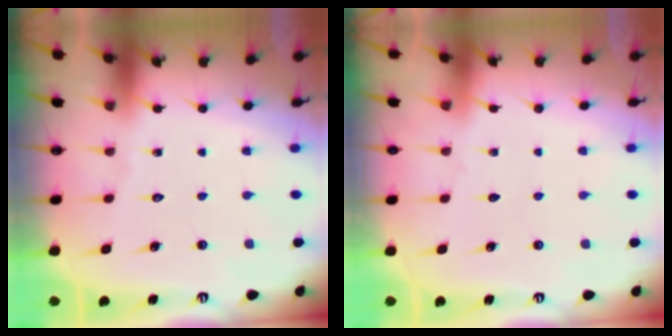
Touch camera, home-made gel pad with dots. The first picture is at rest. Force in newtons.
{"total": 0.7, "press": 0.7, "slide": 0.2}